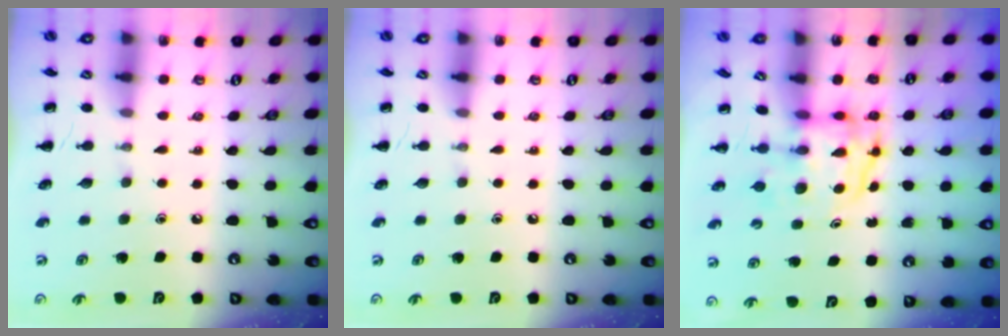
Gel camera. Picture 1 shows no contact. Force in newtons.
{"total": 0.0}
{"total": 3.9, "press": 3.9, "slide": 0.7}